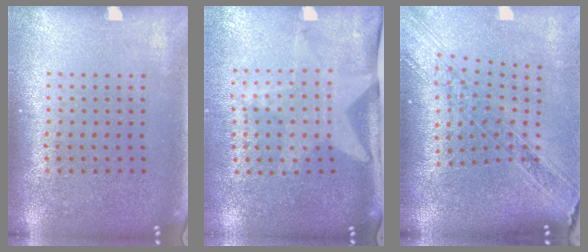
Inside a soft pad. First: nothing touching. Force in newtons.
{"total": 2.1, "press": 1.5, "slide": 1.4}
{"total": 1.7, "press": 1.5, "slide": 0.8}